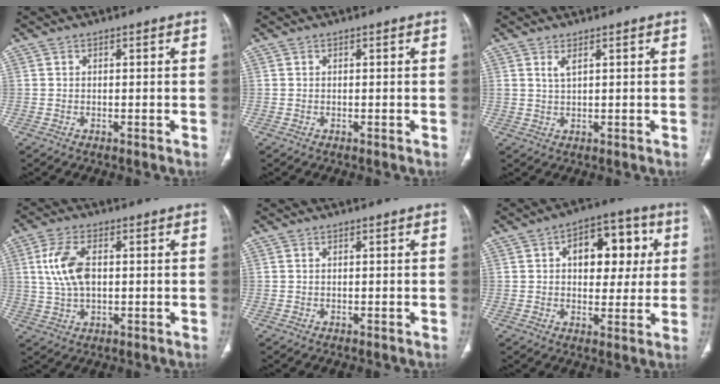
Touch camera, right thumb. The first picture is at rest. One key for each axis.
{"total": 0.0}
{"total": 1.8, "fx": 1.1, "fy": 0.5, "fz": 1.4, "tx": -0.033, "ty": -0.006, "tz": 0.027}
{"total": 8.7, "fx": 1.3, "fy": 4.7, "fz": 7.2, "tx": -0.153, "ty": 0.005, "tz": 0.028}
{"total": 0.0}
{"total": 13.7, "fx": 3.2, "fy": 8.5, "fz": 10.2, "tx": -0.088, "ty": 0.015, "tz": 0.042}